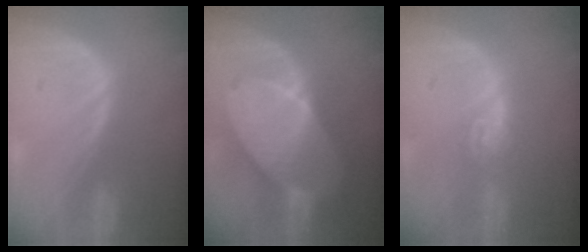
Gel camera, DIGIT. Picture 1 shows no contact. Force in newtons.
{"total": 9.6, "press": 9.6, "slide": 0.4}
{"total": 4.6, "press": 3.9, "slide": 2.6}